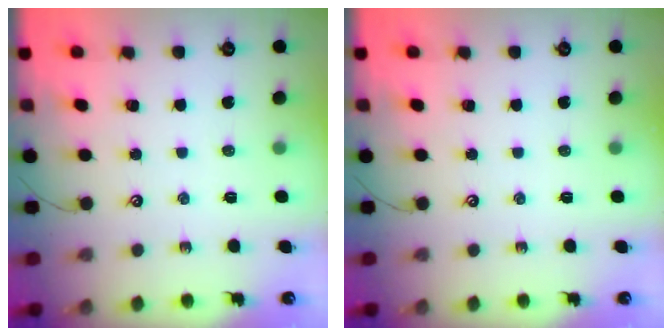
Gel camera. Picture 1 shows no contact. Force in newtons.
{"total": 0.0}